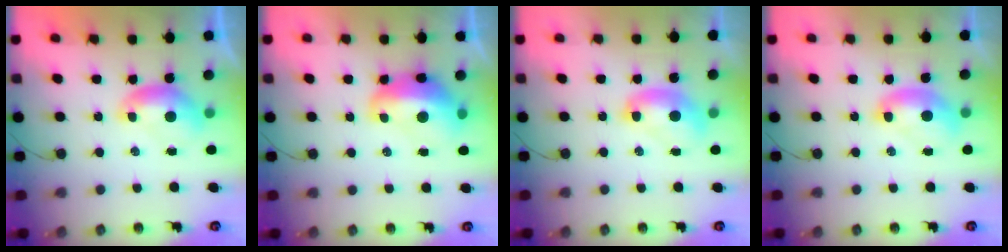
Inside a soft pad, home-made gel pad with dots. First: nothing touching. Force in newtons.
{"total": 6.9, "press": 6.8, "slide": 0.9}
{"total": 2.1, "press": 2.1, "slide": 0.3}
{"total": 2.0, "press": 2.0, "slide": 0.4}